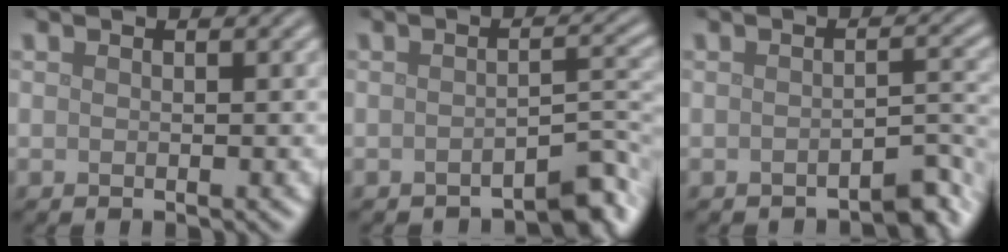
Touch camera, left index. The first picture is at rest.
{"total": 3.2, "force": [-2.5, 0.7, 1.9], "torque": [-0.021, 0.009, -0.039]}
{"total": 2.6, "force": [-2.1, 0.5, 1.4], "torque": [-0.015, 0.007, -0.032]}